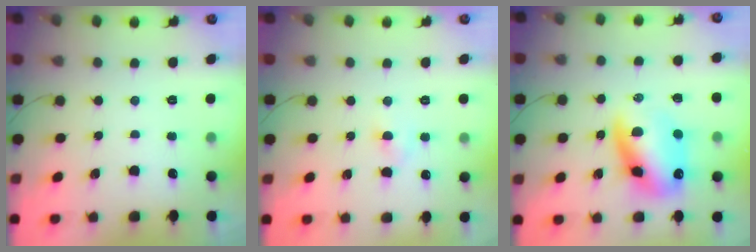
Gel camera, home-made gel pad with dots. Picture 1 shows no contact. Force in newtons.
{"total": 3.8, "press": 3.7, "slide": 1.1}
{"total": 13.5, "press": 13.1, "slide": 3.4}